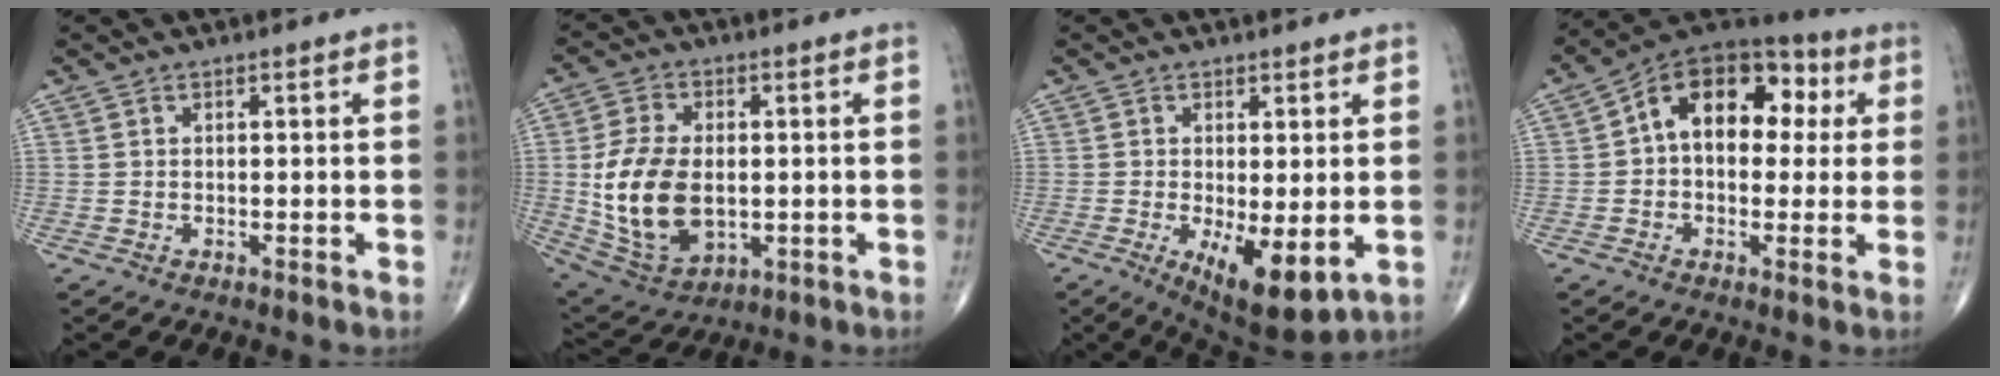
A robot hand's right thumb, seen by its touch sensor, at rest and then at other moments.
{"total": 15.5, "force": [-0.6, 9.6, 12.2], "torque": [-0.231, -0.007, 0.007]}
{"total": 9.9, "force": [-2.3, 3.7, 8.9], "torque": [-0.134, -0.024, -0.023]}
{"total": 15.7, "force": [2.7, 10.3, 11.5], "torque": [-0.130, 0.036, 0.029]}